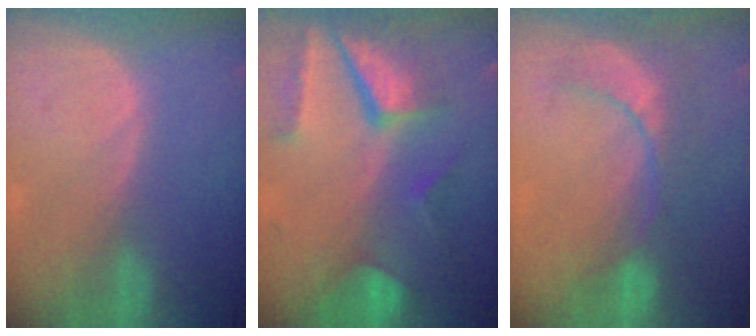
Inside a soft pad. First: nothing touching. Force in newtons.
{"total": 10.4, "press": 8.7, "slide": 5.7}
{"total": 7.9, "press": 7.3, "slide": 3.0}